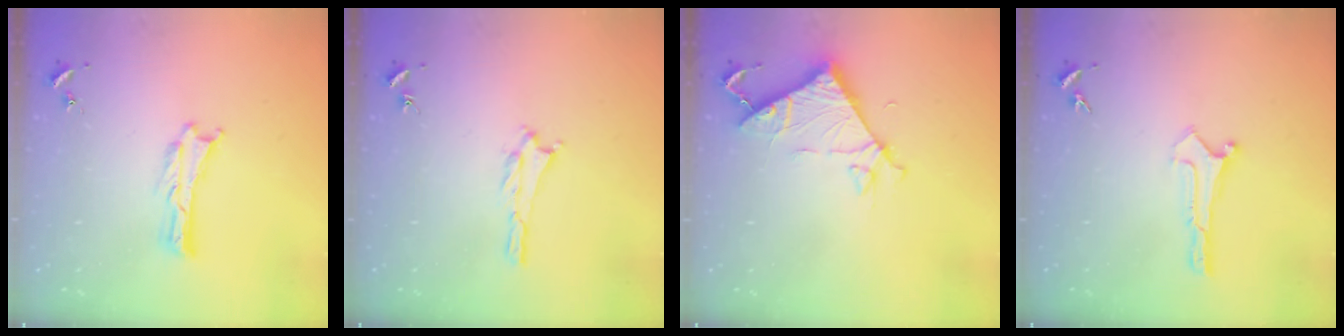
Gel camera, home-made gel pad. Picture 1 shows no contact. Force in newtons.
{"total": 1.4, "press": 1.4, "slide": 0.3}
{"total": 7.5, "press": 7.5, "slide": 0.5}
{"total": 0.0}